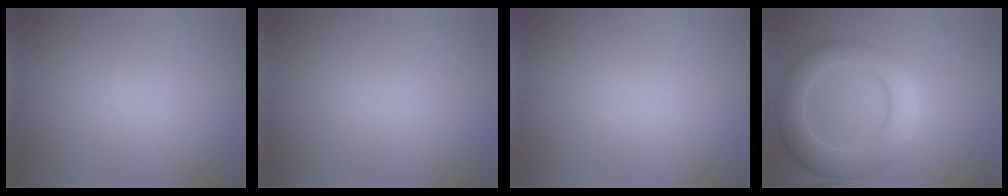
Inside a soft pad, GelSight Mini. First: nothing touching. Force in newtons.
{"total": 0.0}
{"total": 0.0}
{"total": 6.8, "press": 6.8, "slide": 0.5}